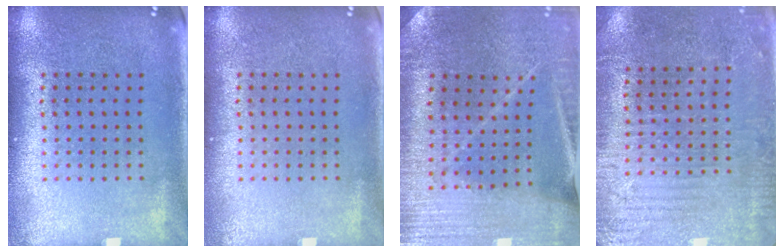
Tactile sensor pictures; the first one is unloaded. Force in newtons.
{"total": 0.0}
{"total": 1.7, "press": 1.7, "slide": 0.1}
{"total": 2.9, "press": 2.7, "slide": 0.9}